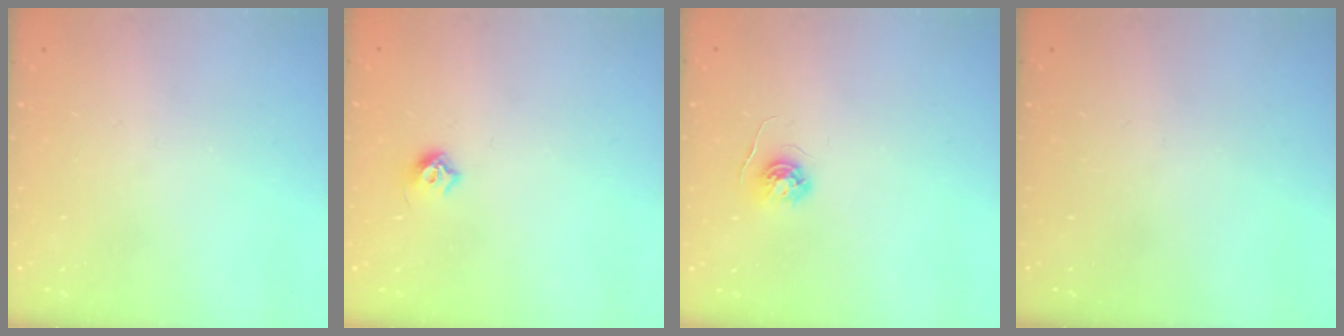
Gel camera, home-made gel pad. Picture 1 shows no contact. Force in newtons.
{"total": 5.5, "press": 5.3, "slide": 1.2}
{"total": 4.0, "press": 4.0, "slide": 0.4}
{"total": 0.0}